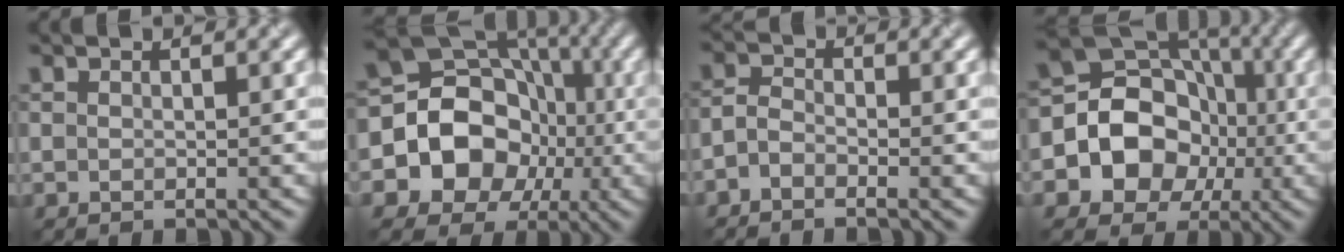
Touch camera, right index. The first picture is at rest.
{"total": 13.5, "force": [-2.4, 12.1, 5.6], "torque": [-0.103, 0.017, -0.057]}
{"total": 1.6, "force": [-1.2, 0.6, 0.9], "torque": [-0.019, 0.000, -0.032]}
{"total": 10.6, "force": [-1.9, 9.4, 4.6], "torque": [-0.070, 0.014, -0.057]}